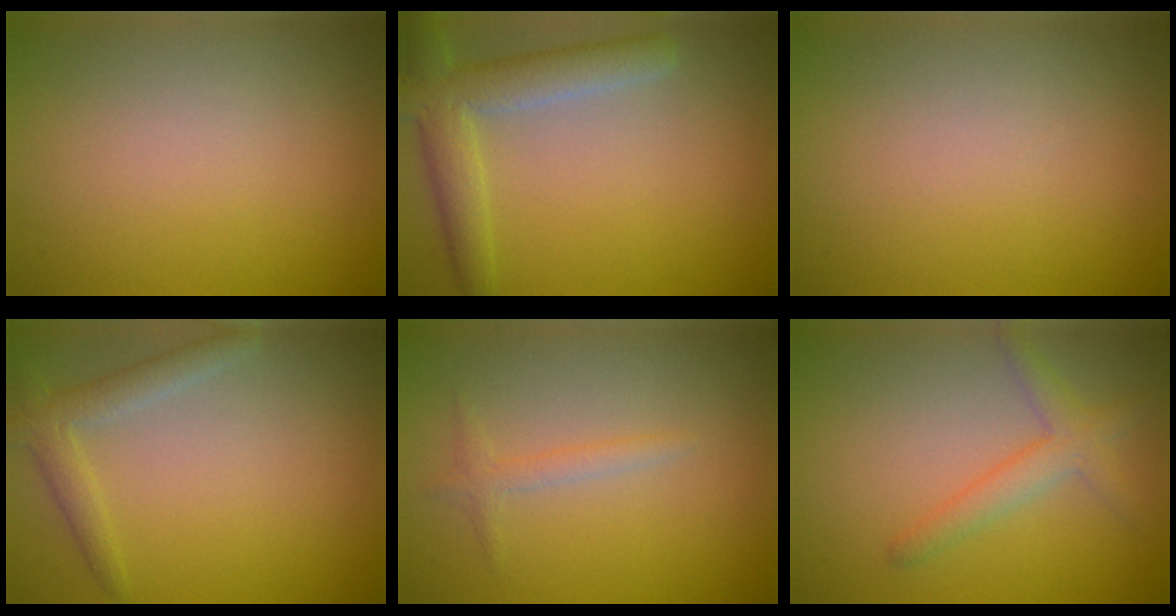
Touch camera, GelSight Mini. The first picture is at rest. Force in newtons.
{"total": 4.6, "press": 4.6, "slide": 0.6}
{"total": 0.0}
{"total": 2.5, "press": 2.5, "slide": 0.2}
{"total": 1.3, "press": 1.3, "slide": 0.0}
{"total": 2.7, "press": 2.7, "slide": 0.1}